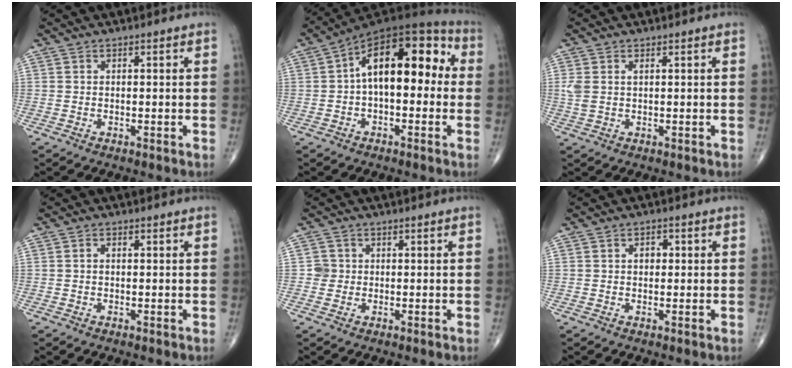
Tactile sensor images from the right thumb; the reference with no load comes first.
{"total": 16.8, "force": [1.6, 8.8, 14.2], "torque": [-0.188, 0.046, 0.012]}
{"total": 2.8, "force": [0.7, 1.5, 2.3], "torque": [-0.072, 0.012, 0.019]}
{"total": 0.7, "force": [0.0, 0.5, 0.6], "torque": [-0.010, 0.002, 0.000]}
{"total": 2.0, "force": [0.0, 2.0, 0.1], "torque": [0.014, 0.006, -0.004]}
{"total": 3.2, "force": [0.3, 2.2, 2.2], "torque": [-0.027, 0.010, 0.002]}